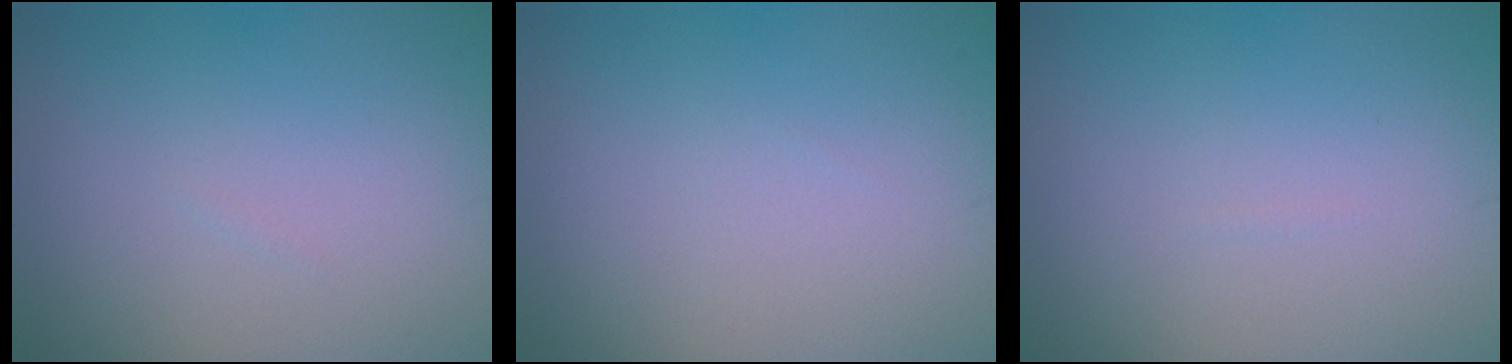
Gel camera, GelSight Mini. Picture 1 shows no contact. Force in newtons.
{"total": 0.0}
{"total": 0.0}